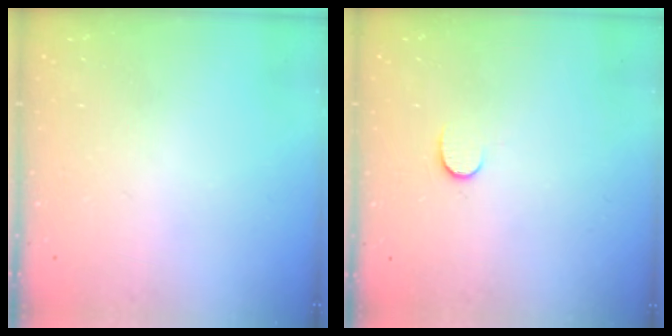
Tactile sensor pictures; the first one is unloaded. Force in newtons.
{"total": 6.3, "press": 6.3, "slide": 0.5}